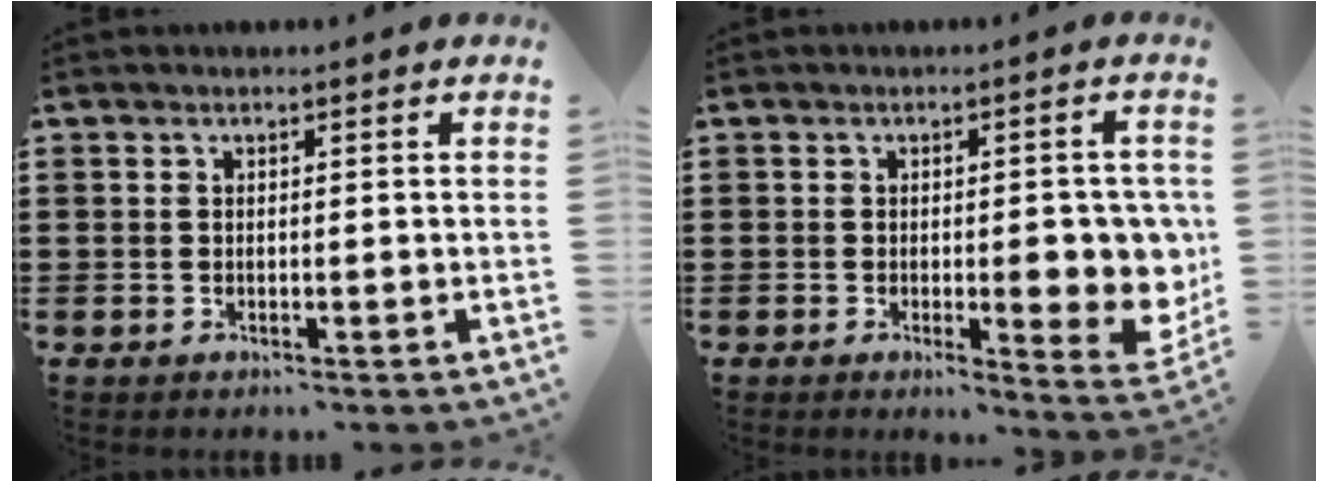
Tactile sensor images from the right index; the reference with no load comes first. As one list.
[{"total": 8.6, "force": [-0.3, 3.0, 8.1], "torque": [-0.093, -0.015, -0.001]}]